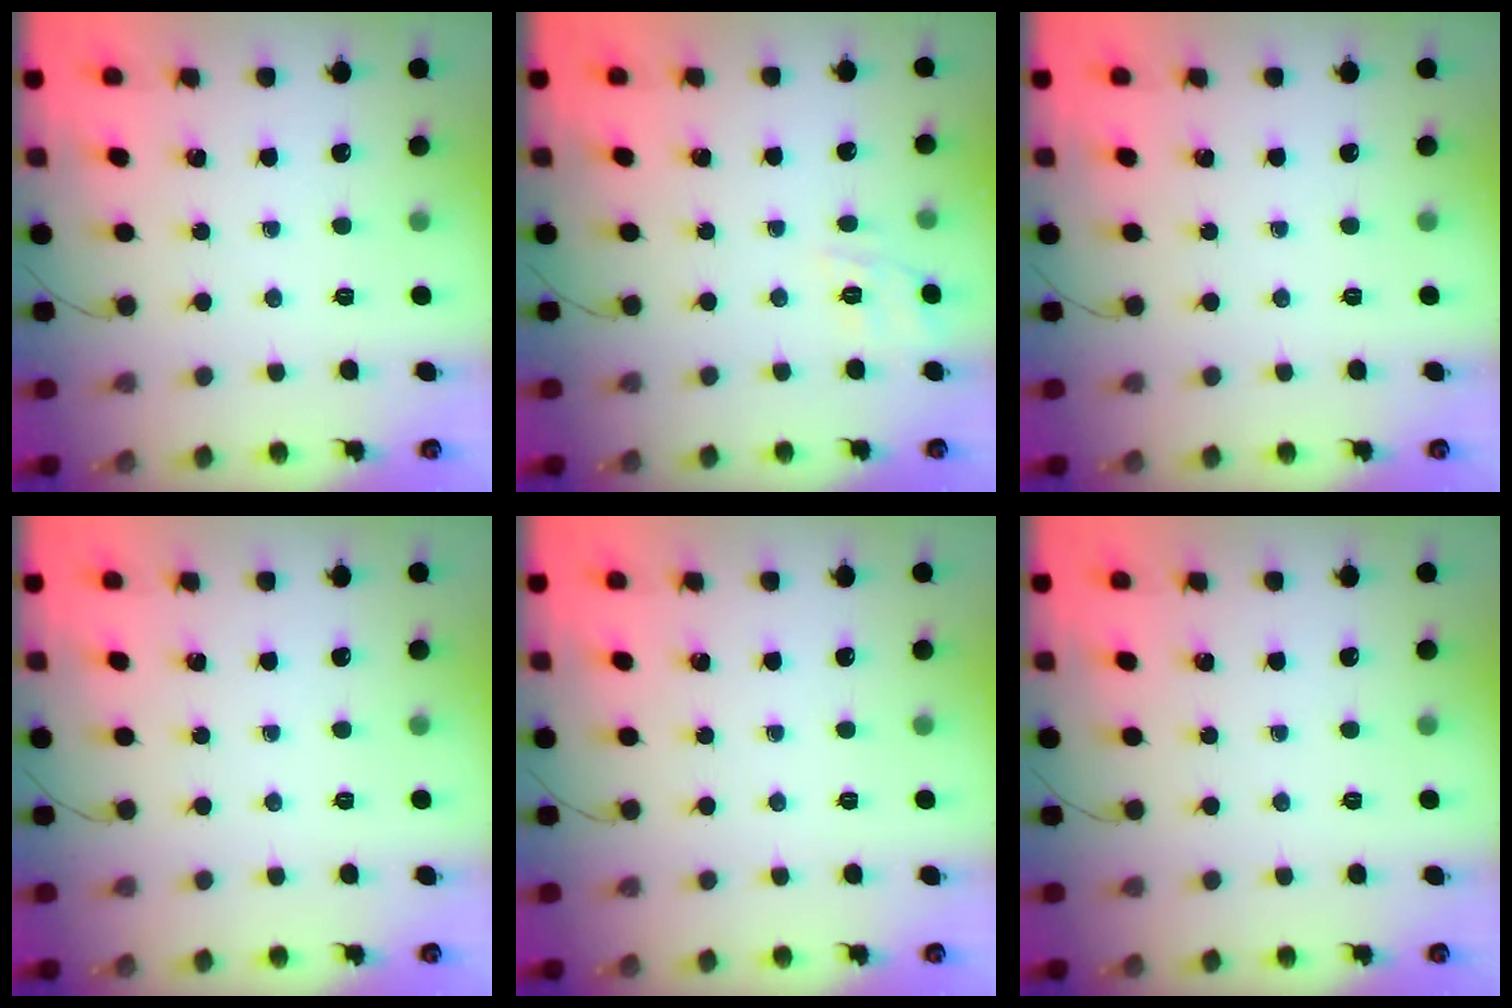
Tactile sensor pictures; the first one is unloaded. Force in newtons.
{"total": 7.9, "press": 7.7, "slide": 1.7}
{"total": 0.0}
{"total": 0.0}
{"total": 0.0}
{"total": 0.0}